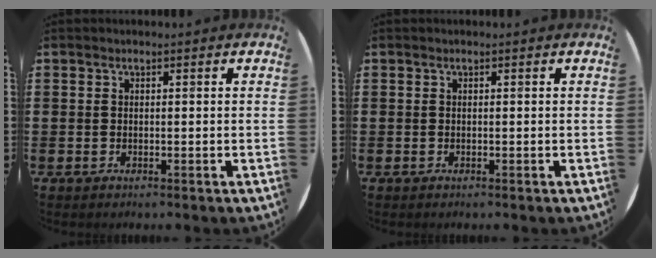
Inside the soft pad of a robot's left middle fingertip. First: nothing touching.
{"total": 0.0}